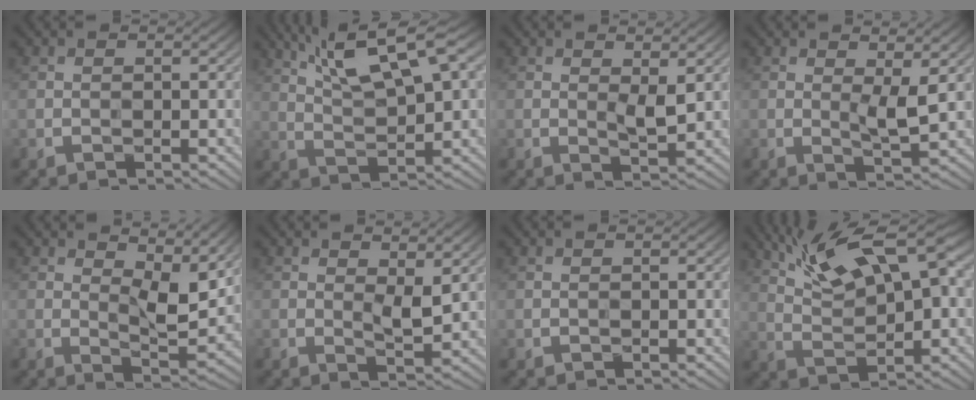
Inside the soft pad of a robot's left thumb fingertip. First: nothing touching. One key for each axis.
{"total": 11.4, "fx": 6.3, "fy": 2.9, "fz": 9.0, "tx": -0.181, "ty": 0.017, "tz": 0.114}
{"total": 2.6, "fx": 0.7, "fy": 0.8, "fz": 2.3, "tx": -0.047, "ty": -0.007, "tz": 0.015}
{"total": 3.2, "fx": 0.9, "fy": 0.7, "fz": 3.0, "tx": -0.062, "ty": -0.006, "tz": 0.018}
{"total": 8.4, "fx": 4.4, "fy": 2.9, "fz": 6.6, "tx": -0.107, "ty": -0.009, "tz": 0.072}
{"total": 3.1, "fx": 1.2, "fy": 1.0, "fz": 2.7, "tx": -0.055, "ty": -0.006, "tz": 0.023}
{"total": 0.0}
{"total": 12.1, "fx": 6.2, "fy": 3.8, "fz": 9.6, "tx": -0.188, "ty": 0.016, "tz": 0.114}